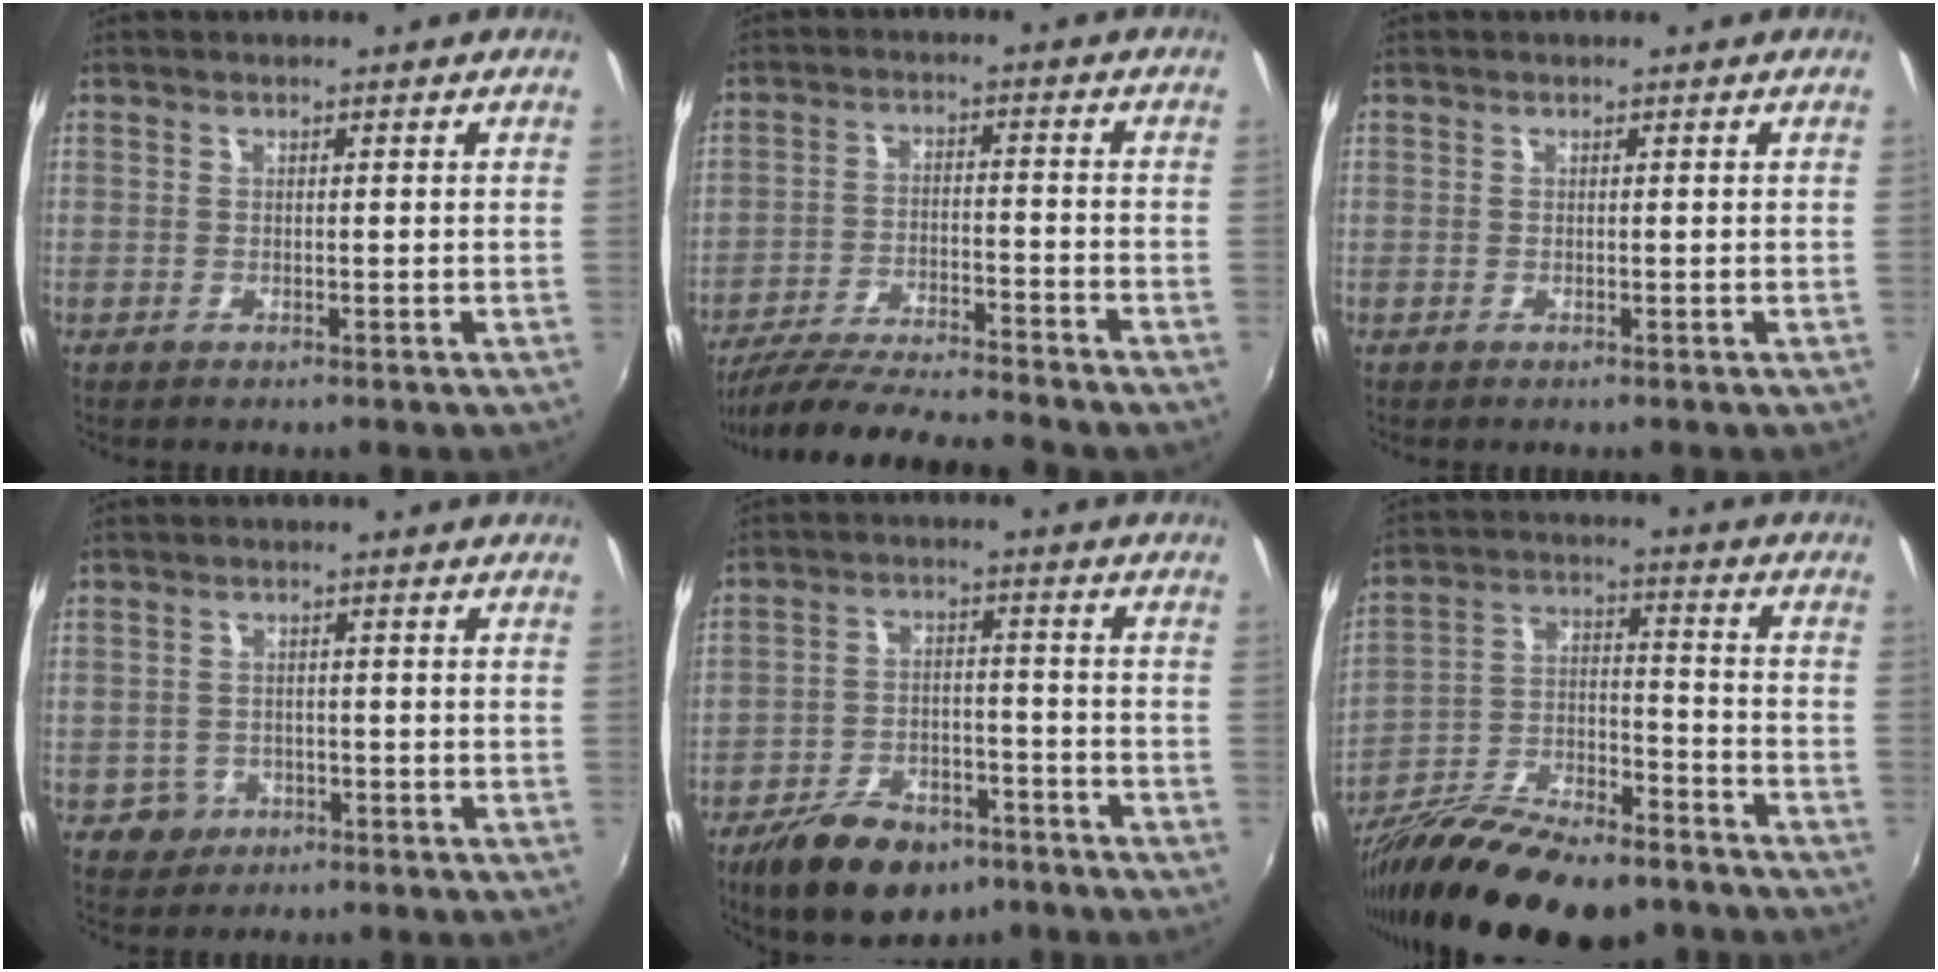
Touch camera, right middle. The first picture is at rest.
{"total": 15.4, "force": [-13.9, 0.6, 6.6], "torque": [-0.138, -0.023, -0.227]}
{"total": 0.0}
{"total": 3.8, "force": [-1.8, 3.4, 0.4], "torque": [-0.019, 0.006, -0.026]}
{"total": 14.0, "force": [-9.8, 6.9, 7.2], "torque": [-0.153, -0.006, -0.152]}
{"total": 22.9, "force": [-17.1, 7.9, 13.0], "torque": [-0.242, -0.018, -0.273]}